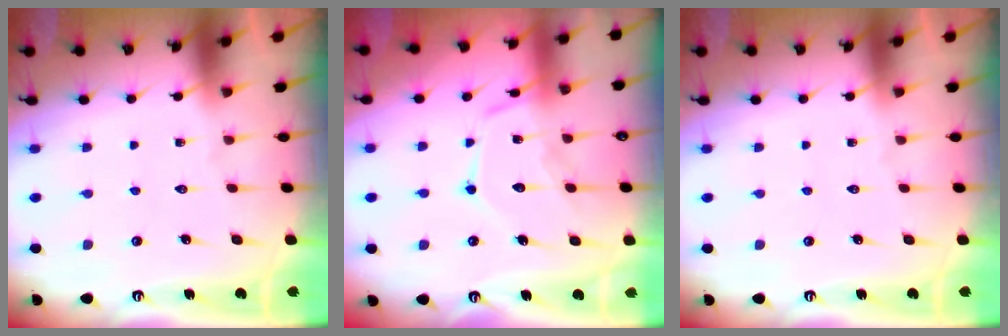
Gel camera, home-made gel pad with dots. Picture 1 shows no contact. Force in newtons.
{"total": 14.3, "press": 14.2, "slide": 1.2}
{"total": 0.0}